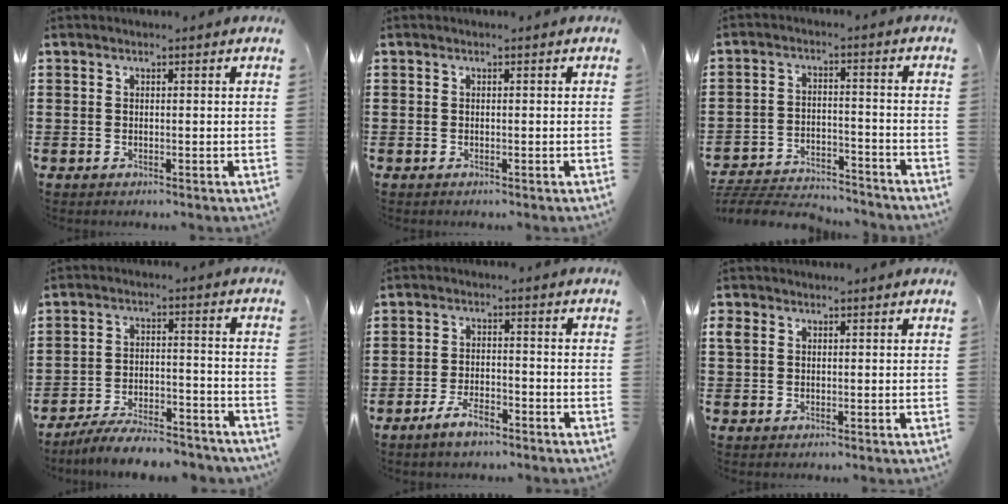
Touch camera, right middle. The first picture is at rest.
{"total": 0.0}
{"total": 5.5, "force": [-5.4, 0.9, 0.8], "torque": [-0.025, 0.007, -0.113]}
{"total": 7.5, "force": [-7.0, 0.9, 2.5], "torque": [-0.036, 0.014, -0.132]}
{"total": 4.9, "force": [-3.6, 1.8, 2.8], "torque": [-0.059, 0.008, -0.071]}
{"total": 1.7, "force": [0.6, 1.3, 0.8], "torque": [-0.019, 0.008, 0.011]}